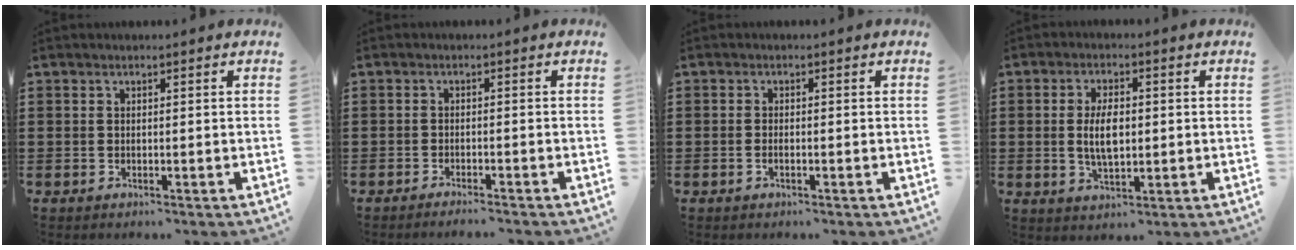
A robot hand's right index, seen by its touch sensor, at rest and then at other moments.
{"total": 1.5, "force": [-1.5, -0.2, 0.3], "torque": [-0.007, 0.000, -0.028]}
{"total": 0.7, "force": [-0.4, 0.0, 0.6], "torque": [-0.015, -0.009, -0.004]}
{"total": 5.7, "force": [0.0, 2.4, 5.2], "torque": [-0.098, -0.002, -0.004]}